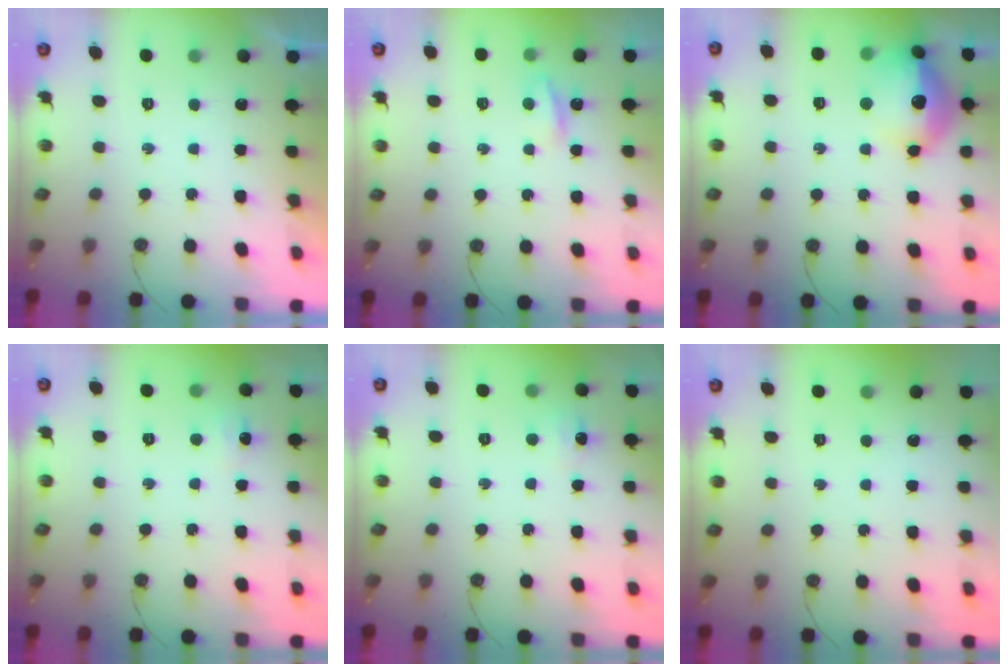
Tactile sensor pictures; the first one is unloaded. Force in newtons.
{"total": 3.8, "press": 3.8, "slide": 0.6}
{"total": 17.6, "press": 17.6, "slide": 1.1}
{"total": 4.7, "press": 4.6, "slide": 0.6}
{"total": 5.2, "press": 5.2, "slide": 0.7}
{"total": 0.0}